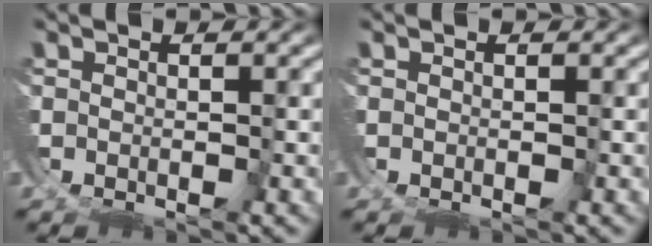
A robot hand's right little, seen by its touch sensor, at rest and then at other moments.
{"total": 0.0}